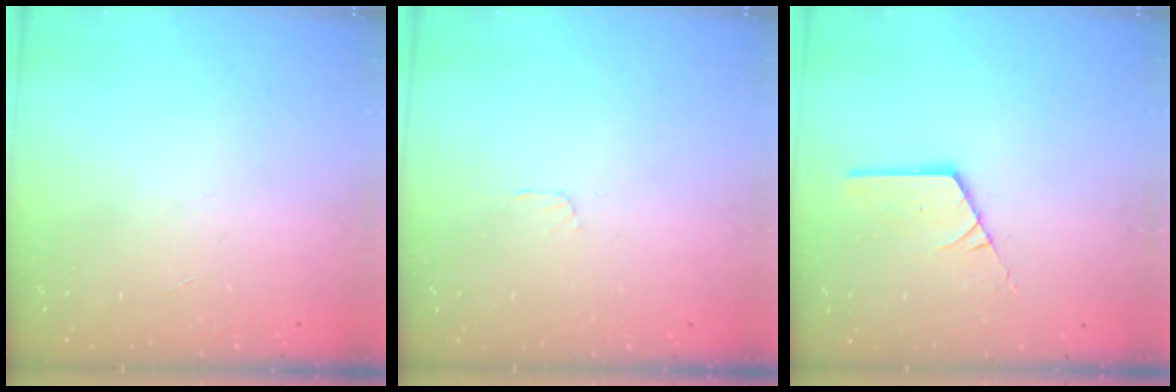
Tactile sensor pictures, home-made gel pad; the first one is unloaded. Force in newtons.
{"total": 2.9, "press": 2.9, "slide": 0.4}
{"total": 2.9, "press": 2.9, "slide": 0.1}